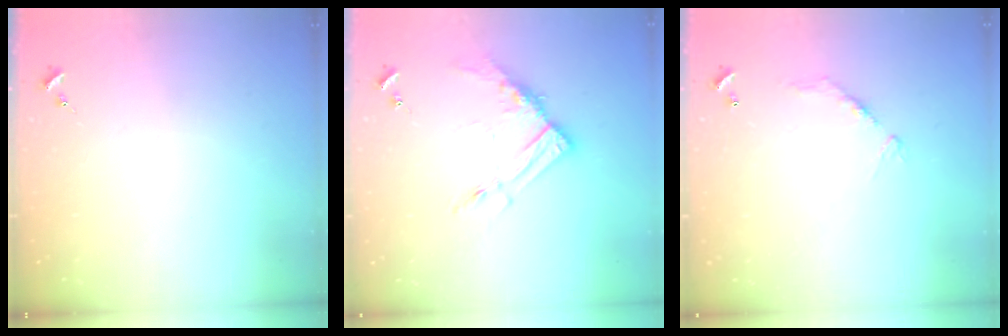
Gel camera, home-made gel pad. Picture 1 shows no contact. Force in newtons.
{"total": 11.9, "press": 11.9, "slide": 0.6}
{"total": 9.1, "press": 9.1, "slide": 0.8}